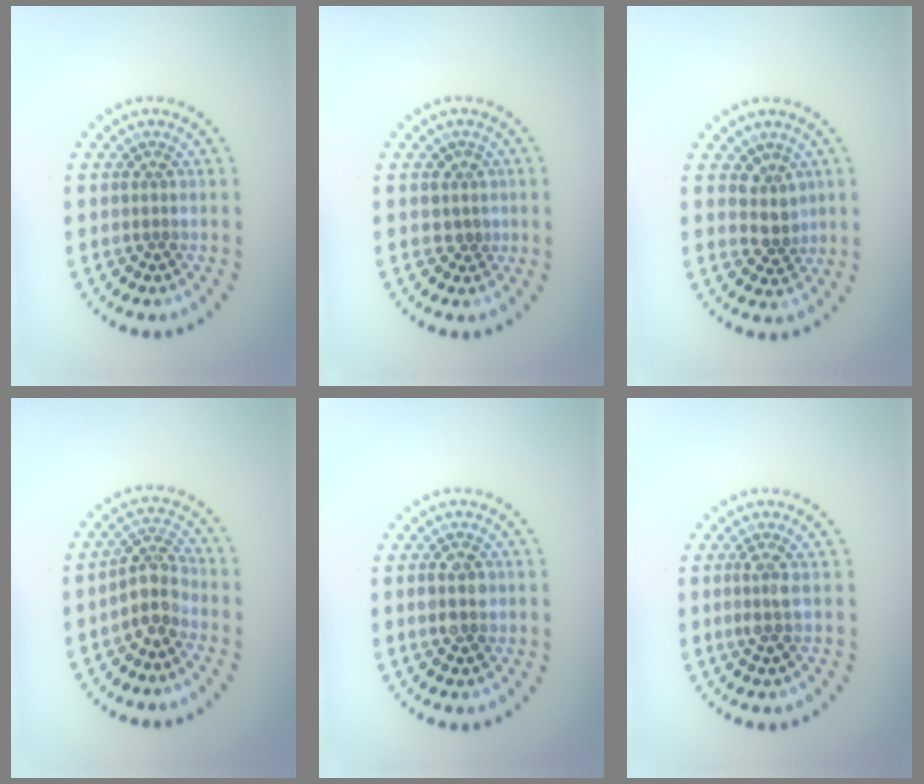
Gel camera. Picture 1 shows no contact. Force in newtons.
{"total": 1.2, "press": 1.0, "slide": 0.6}
{"total": 2.2, "press": 1.7, "slide": 1.4}
{"total": 2.9, "press": 2.3, "slide": 1.8}
{"total": 2.7, "press": 2.7, "slide": 0.1}
{"total": 1.5, "press": 1.2, "slide": 0.9}